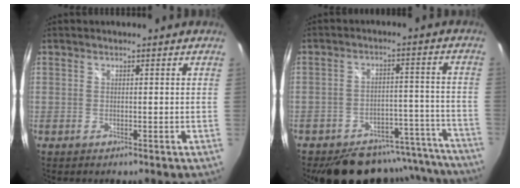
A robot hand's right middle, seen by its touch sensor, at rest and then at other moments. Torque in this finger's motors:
{"motor_torque": [1.05, -1.09, 0.20, 0.07]}